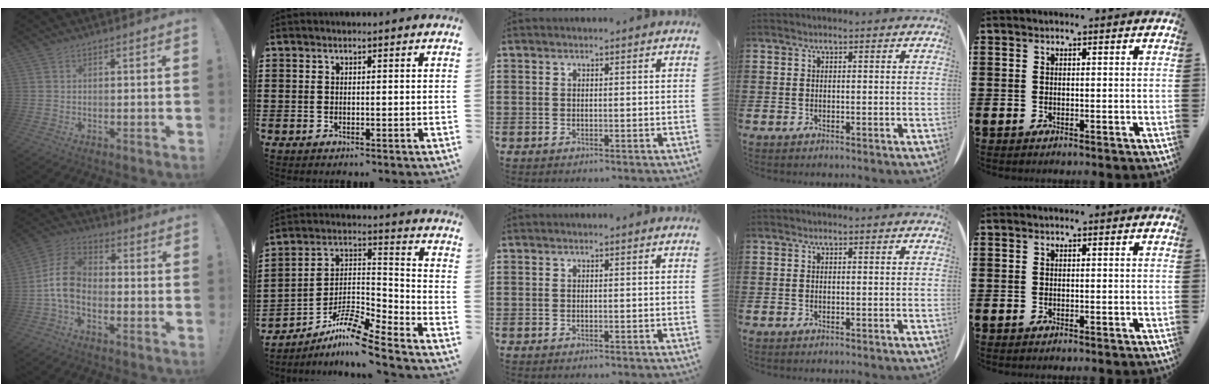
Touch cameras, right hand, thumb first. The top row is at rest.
{"thumb": {"total": 11.2, "force": [-2.0, 7.7, 7.8], "torque": [-0.149, 0.025, -0.032]}, "index": {"total": 9.2, "force": [-7.7, 1.5, 4.8], "torque": [-0.098, 0.005, -0.156]}}